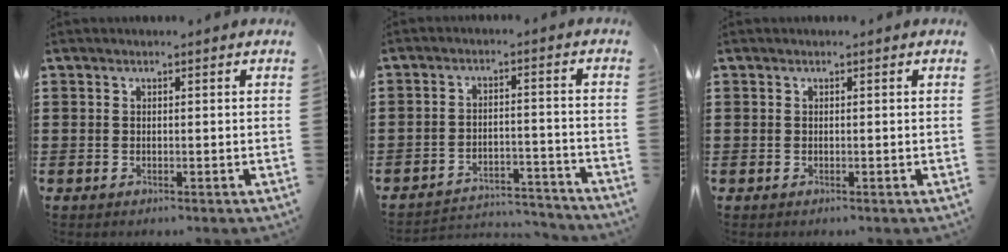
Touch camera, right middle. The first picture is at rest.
{"total": 4.3, "force": [-4.2, 0.7, 0.3], "torque": [-0.008, 0.003, -0.089]}
{"total": 0.0}